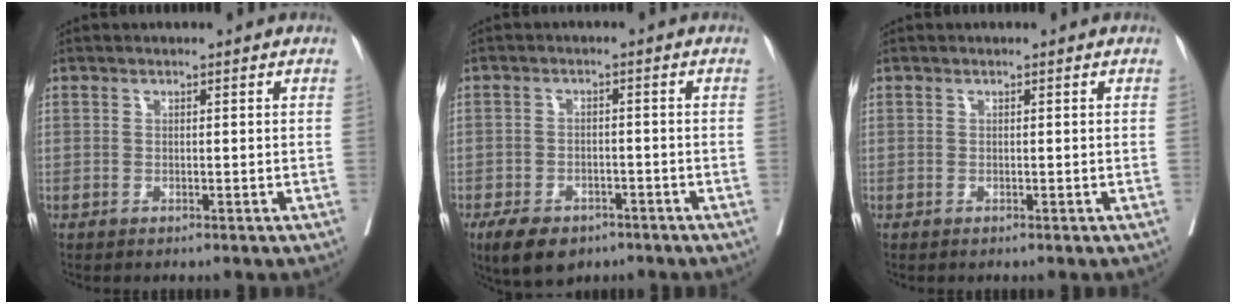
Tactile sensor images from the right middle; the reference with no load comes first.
{"total": 7.7, "force": [-5.4, 4.1, 3.8], "torque": [-0.066, -0.005, -0.081]}
{"total": 0.0}